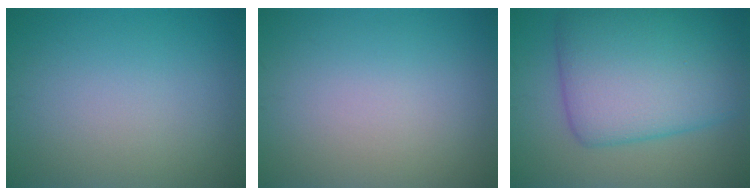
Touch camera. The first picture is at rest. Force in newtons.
{"total": 0.0}
{"total": 10.5, "press": 10.5, "slide": 0.1}